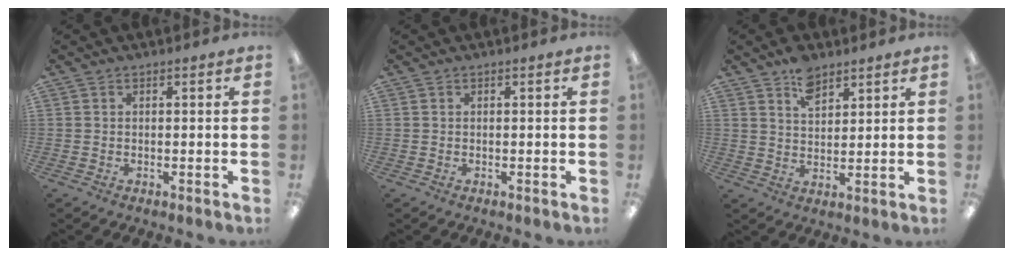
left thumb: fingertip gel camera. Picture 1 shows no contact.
{"total": 0.0}
{"total": 6.6, "force": [4.7, 3.4, 3.1], "torque": [-0.050, -0.017, 0.084]}